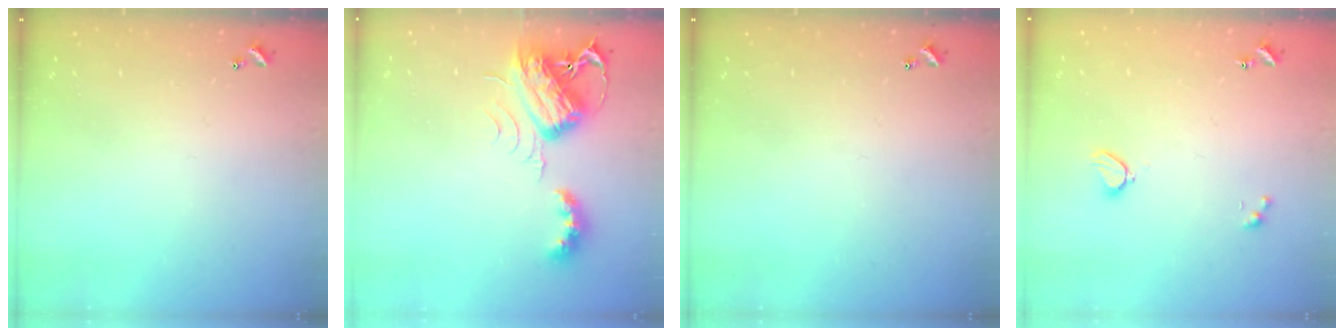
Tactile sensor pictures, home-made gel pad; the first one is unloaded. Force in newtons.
{"total": 8.7, "press": 8.7, "slide": 0.5}
{"total": 0.0}
{"total": 2.1, "press": 2.0, "slide": 0.5}